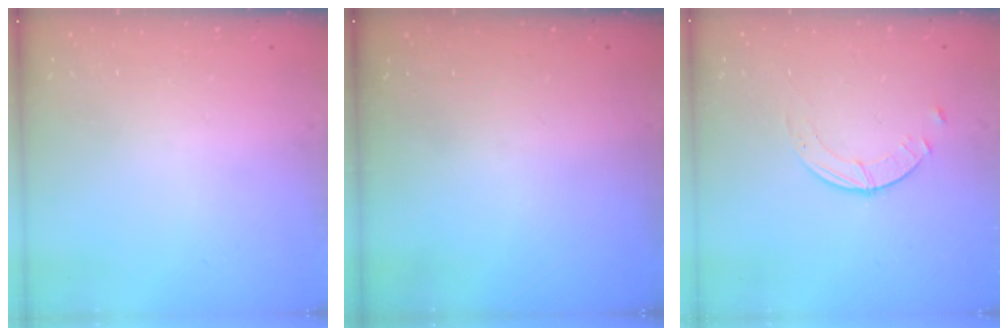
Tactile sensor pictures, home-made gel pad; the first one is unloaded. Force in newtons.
{"total": 0.0}
{"total": 2.5, "press": 2.5, "slide": 0.3}